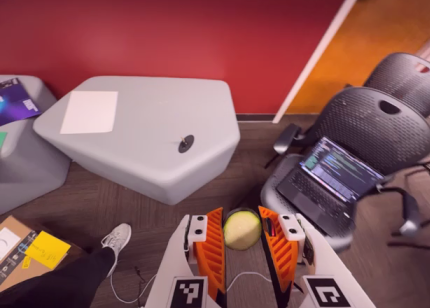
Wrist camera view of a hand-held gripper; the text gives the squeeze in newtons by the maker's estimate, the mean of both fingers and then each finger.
{"total": 10.8, "left": 11.8, "right": 9.7}